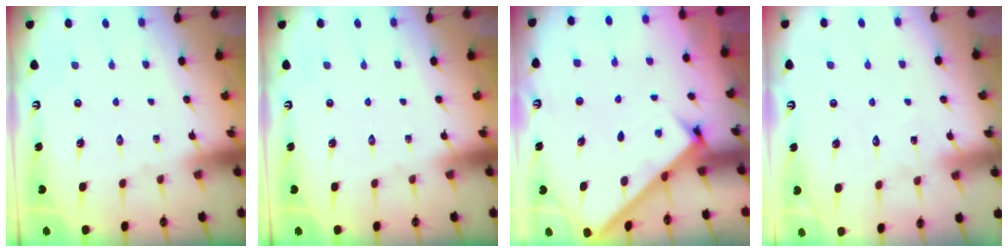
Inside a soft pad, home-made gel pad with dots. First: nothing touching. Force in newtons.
{"total": 0.0}
{"total": 2.8, "press": 2.8, "slide": 0.4}
{"total": 7.7, "press": 7.7, "slide": 0.6}